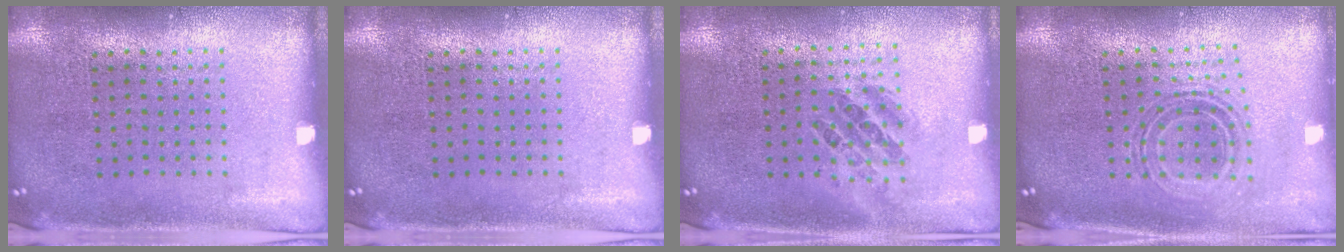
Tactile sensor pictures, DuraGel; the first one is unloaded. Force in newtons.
{"total": 0.0}
{"total": 0.9, "press": 0.9, "slide": 0.4}
{"total": 0.7, "press": 0.7, "slide": 0.2}